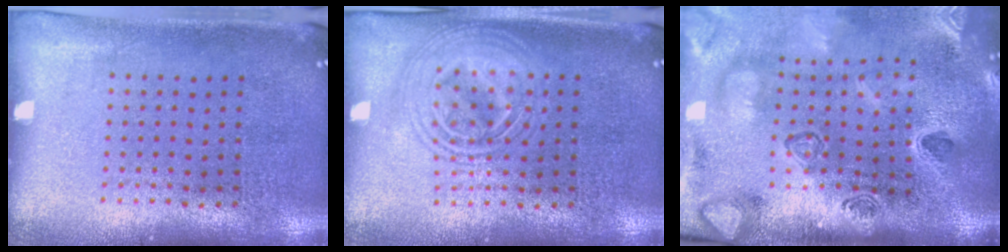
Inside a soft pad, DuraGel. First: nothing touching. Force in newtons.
{"total": 2.9, "press": 2.9, "slide": 0.3}
{"total": 4.4, "press": 3.1, "slide": 3.1}